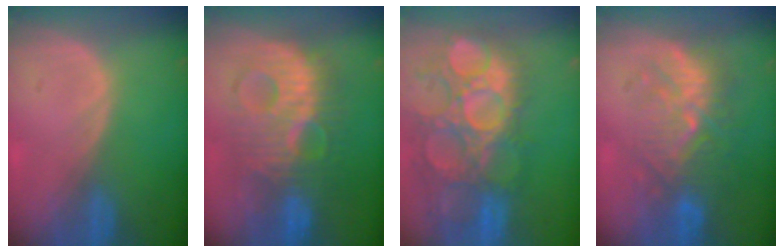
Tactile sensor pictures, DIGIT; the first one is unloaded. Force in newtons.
{"total": 10.9, "press": 10.9, "slide": 0.5}
{"total": 14.4, "press": 12.7, "slide": 6.8}
{"total": 9.5, "press": 9.0, "slide": 3.0}